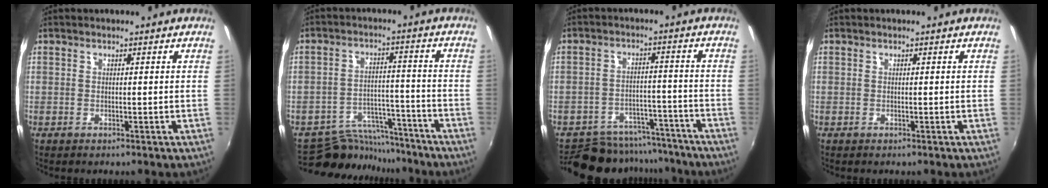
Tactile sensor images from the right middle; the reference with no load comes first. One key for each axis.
{"total": 10.7, "fx": -10.0, "fy": 3.7, "fz": 1.3, "tx": -0.037, "ty": 0.022, "tz": -0.151}
{"total": 14.8, "fx": -13.2, "fy": 5.9, "fz": 3.6, "tx": -0.085, "ty": 0.022, "tz": -0.174}
{"total": 0.0}